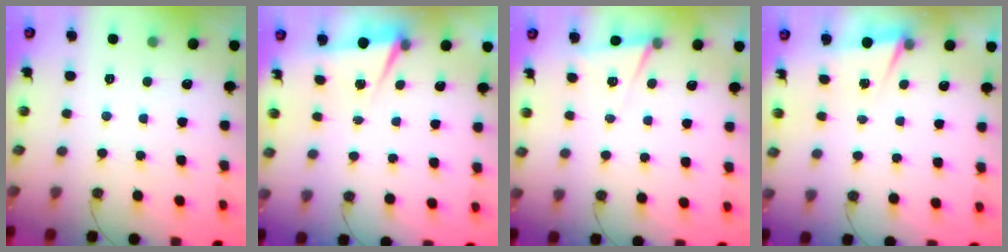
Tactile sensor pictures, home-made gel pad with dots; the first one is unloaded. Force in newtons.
{"total": 1.9, "press": 1.4, "slide": 1.3}
{"total": 5.3, "press": 3.6, "slide": 3.8}
{"total": 2.3, "press": 2.0, "slide": 1.1}